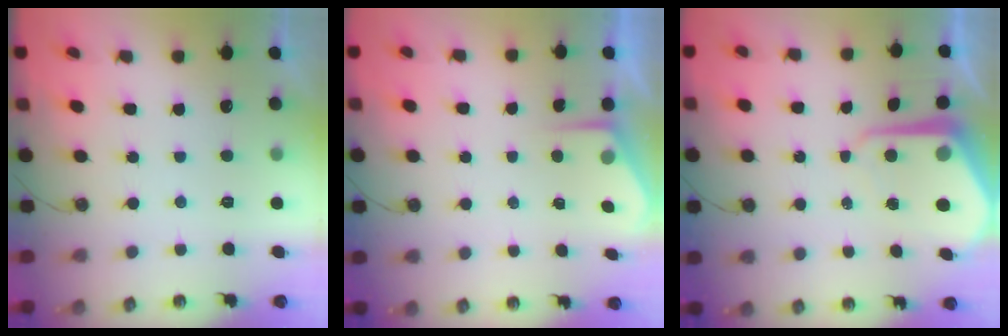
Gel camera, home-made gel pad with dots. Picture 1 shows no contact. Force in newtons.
{"total": 2.7, "press": 2.7, "slide": 0.4}
{"total": 8.6, "press": 8.5, "slide": 0.7}